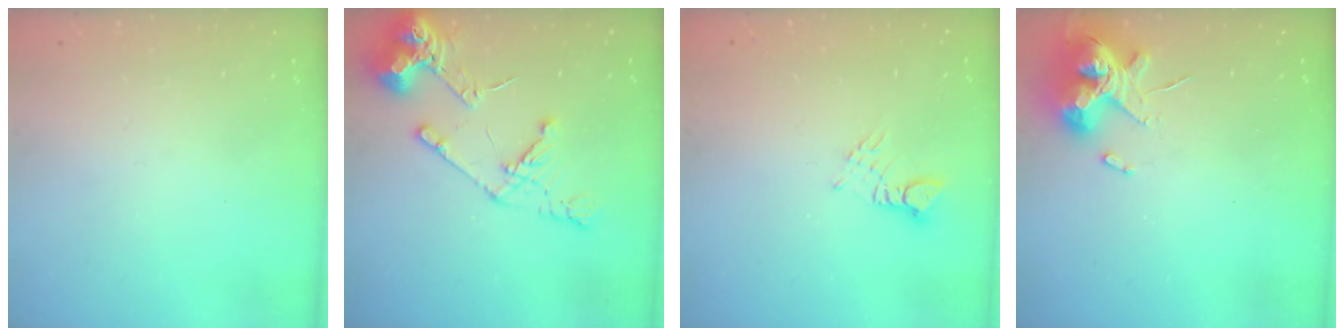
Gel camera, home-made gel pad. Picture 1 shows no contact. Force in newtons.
{"total": 15.0, "press": 14.9, "slide": 1.8}
{"total": 2.9, "press": 2.9, "slide": 0.2}
{"total": 12.6, "press": 12.5, "slide": 1.6}